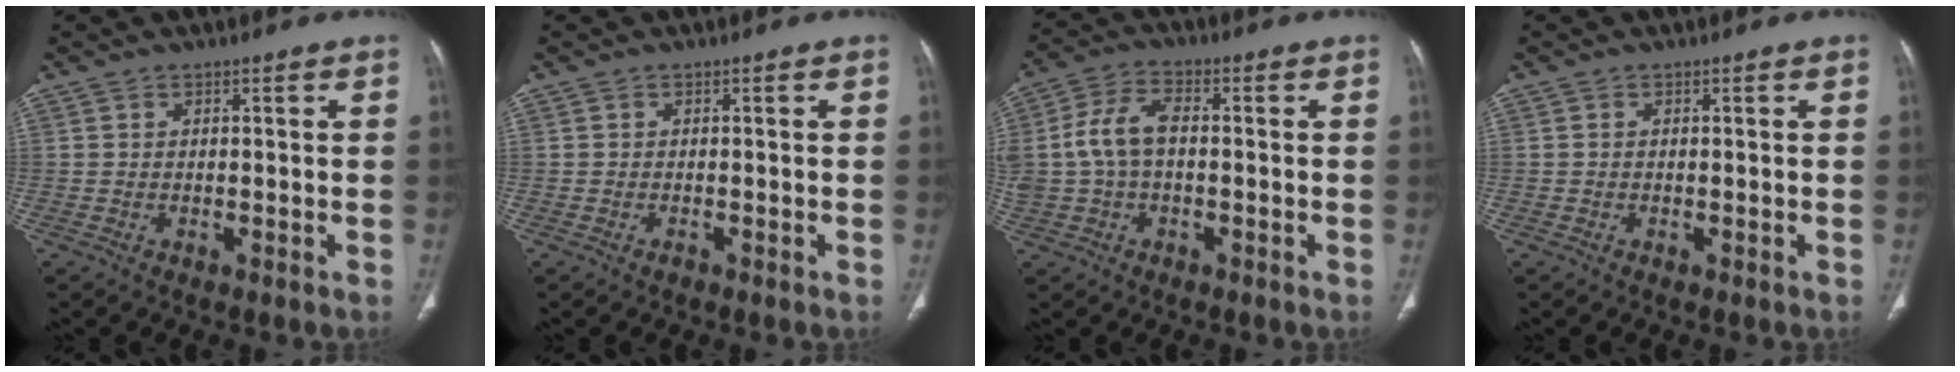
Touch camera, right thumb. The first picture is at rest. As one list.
[{"total": 0.6, "force": [-0.4, 0.3, 0.2], "torque": [-0.004, 0.000, -0.008]}, {"total": 8.8, "force": [0.0, 5.3, 7.1], "torque": [-0.156, 0.025, -0.004]}, {"total": 0.0}]